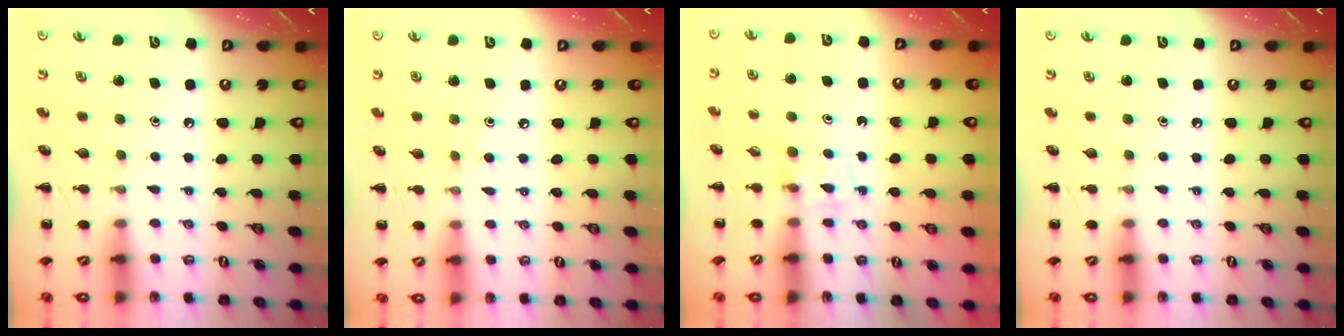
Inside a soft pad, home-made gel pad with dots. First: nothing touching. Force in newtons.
{"total": 2.4, "press": 2.3, "slide": 0.8}
{"total": 4.3, "press": 4.0, "slide": 1.6}
{"total": 0.0}